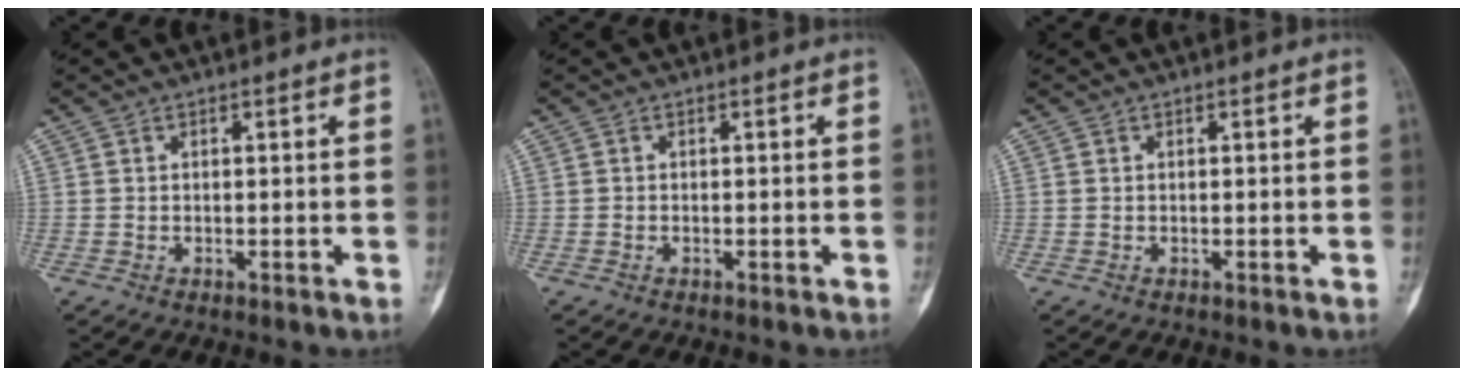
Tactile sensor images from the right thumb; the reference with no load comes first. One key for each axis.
{"total": 0.0}
{"total": 0.0}